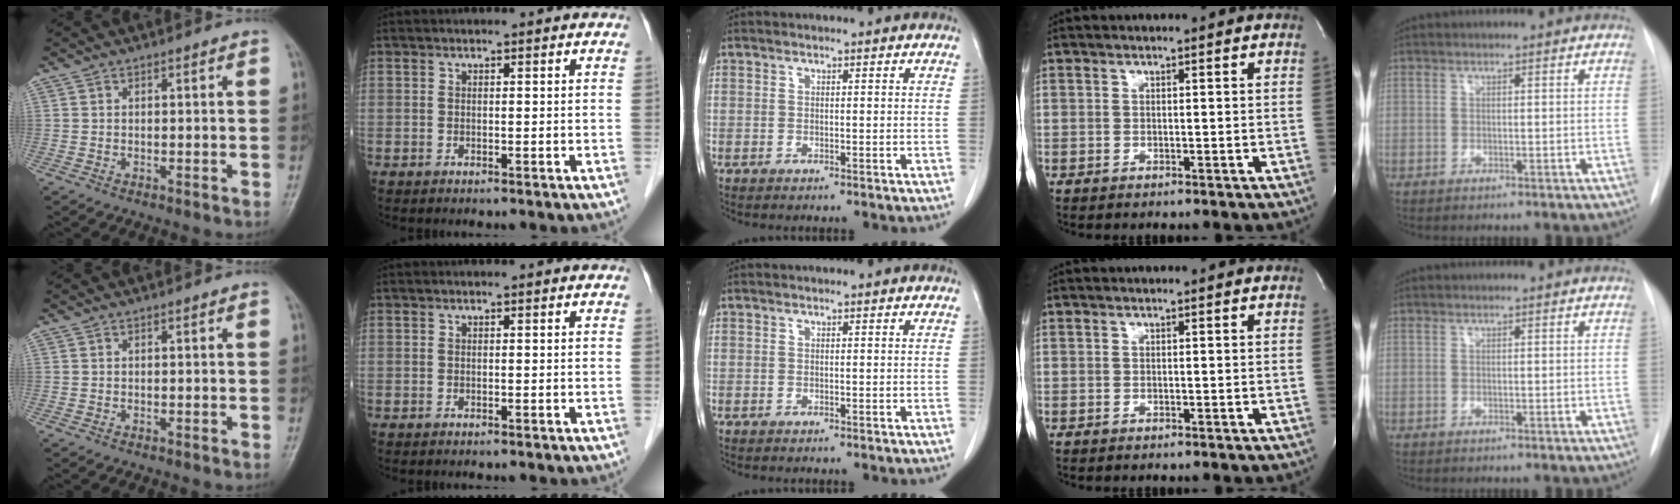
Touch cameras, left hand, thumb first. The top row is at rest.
{}